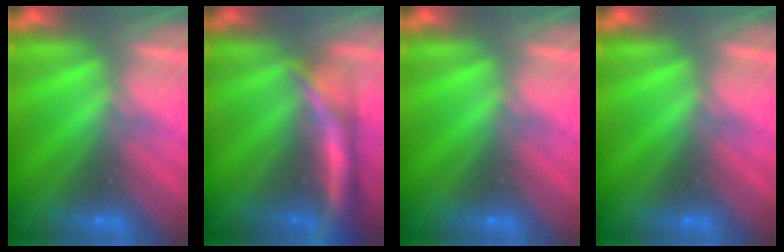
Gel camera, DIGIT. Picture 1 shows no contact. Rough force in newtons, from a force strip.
{"total": 7.2}
{"total": 0.0}
{"total": 0.0}